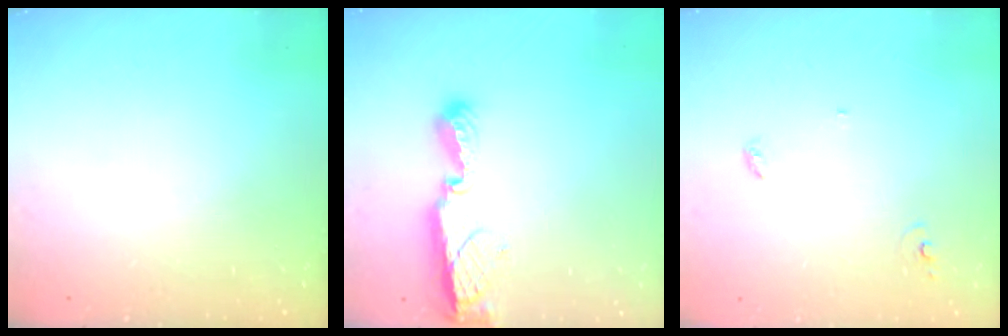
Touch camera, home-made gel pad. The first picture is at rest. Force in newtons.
{"total": 7.9, "press": 7.9, "slide": 0.3}
{"total": 3.4, "press": 3.4, "slide": 0.2}